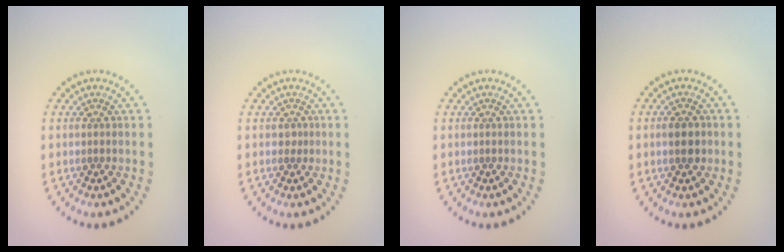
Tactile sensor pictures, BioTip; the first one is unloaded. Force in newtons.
{"total": 0.6, "press": 0.5, "slide": 0.3}
{"total": 0.0}
{"total": 2.2, "press": 2.2, "slide": 0.1}